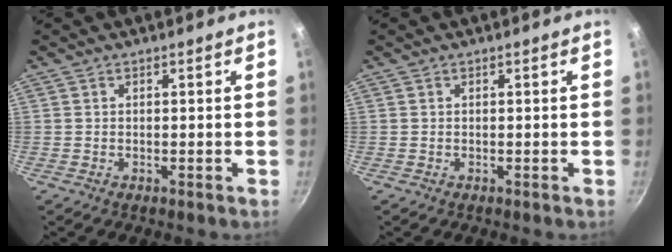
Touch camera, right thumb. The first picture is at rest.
{"total": 0.0}